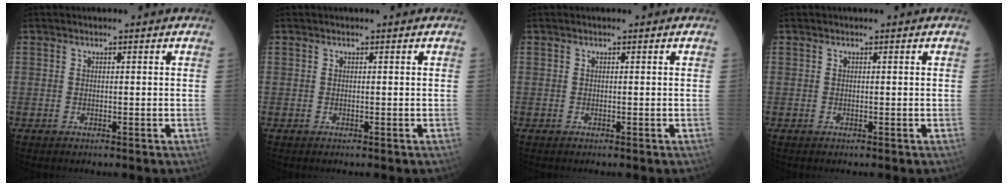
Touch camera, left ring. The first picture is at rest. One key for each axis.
{"total": 0.0}
{"total": 0.0}
{"total": 0.0}